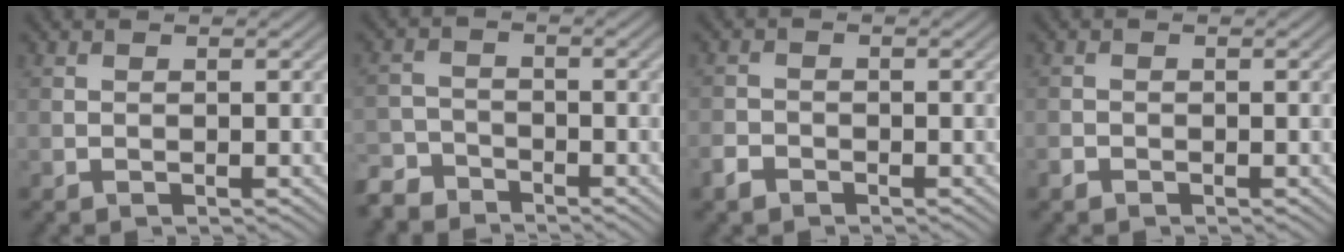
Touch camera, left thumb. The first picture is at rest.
{"total": 4.3, "force": [-3.8, 1.8, 0.9], "torque": [-0.016, -0.004, -0.085]}
{"total": 2.1, "force": [-1.5, 1.2, 0.7], "torque": [-0.015, -0.003, -0.037]}
{"total": 1.0, "force": [-0.7, 0.6, 0.2], "torque": [-0.004, -0.002, -0.016]}